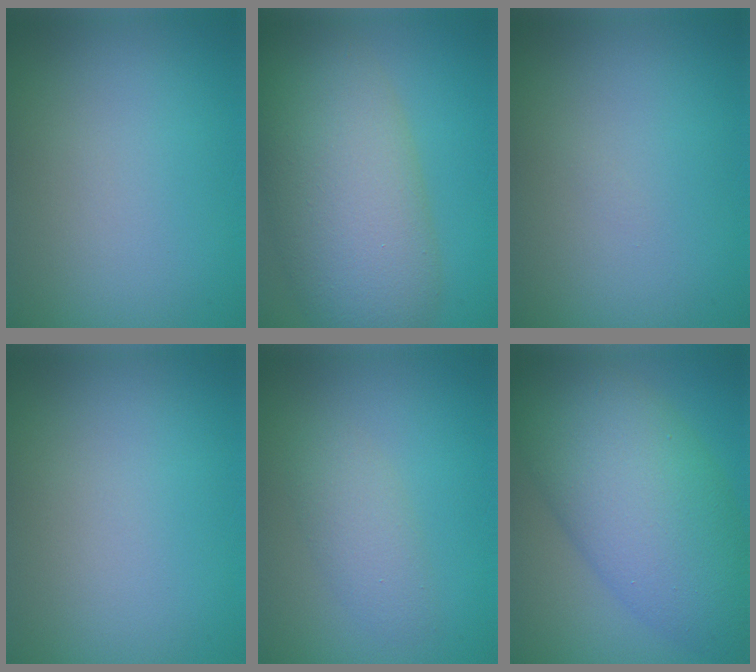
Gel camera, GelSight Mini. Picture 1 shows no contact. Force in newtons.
{"total": 10.0, "press": 9.9, "slide": 0.8}
{"total": 0.0}
{"total": 0.0}
{"total": 2.3, "press": 2.3, "slide": 0.1}
{"total": 10.3, "press": 10.3, "slide": 0.1}